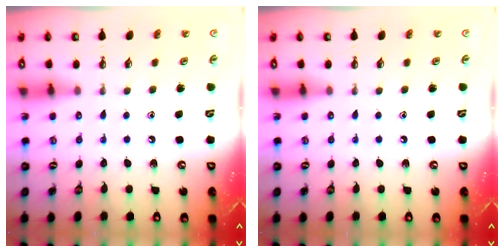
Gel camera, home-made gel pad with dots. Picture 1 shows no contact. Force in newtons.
{"total": 0.0}